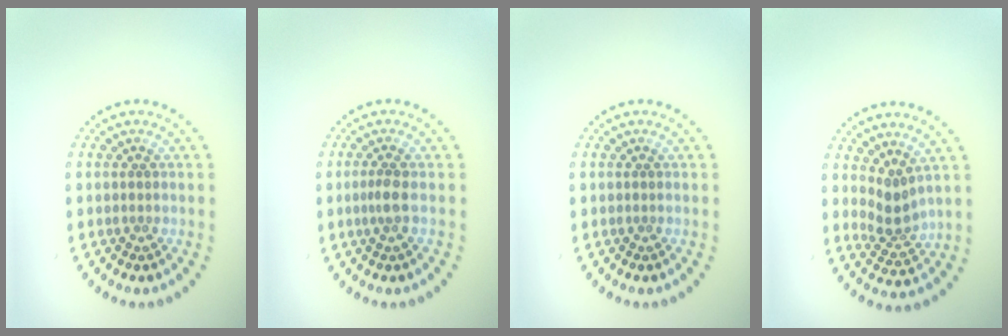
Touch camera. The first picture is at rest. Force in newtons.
{"total": 1.4, "press": 1.0, "slide": 0.9}
{"total": 0.0}
{"total": 2.4, "press": 1.7, "slide": 1.7}